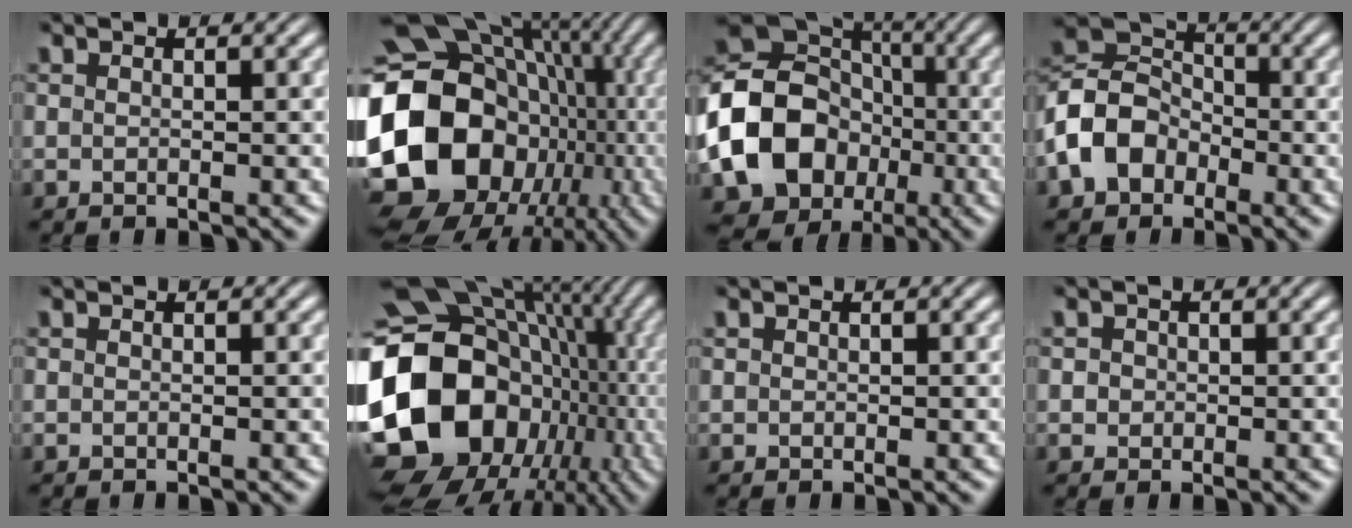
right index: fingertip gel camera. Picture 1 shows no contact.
{"total": 21.9, "force": [-3.0, 16.8, 13.9], "torque": [-0.283, -0.069, -0.029]}
{"total": 19.3, "force": [-3.7, 16.5, 9.3], "torque": [-0.230, -0.077, -0.045]}
{"total": 8.6, "force": [-0.9, 7.4, 4.4], "torque": [-0.118, -0.023, -0.014]}
{"total": 0.0}
{"total": 24.5, "force": [-2.9, 18.3, 16.0], "torque": [-0.307, -0.072, -0.027]}
{"total": 0.0}
{"total": 1.3, "force": [-0.2, 1.2, 0.2], "torque": [-0.014, -0.008, 0.000]}